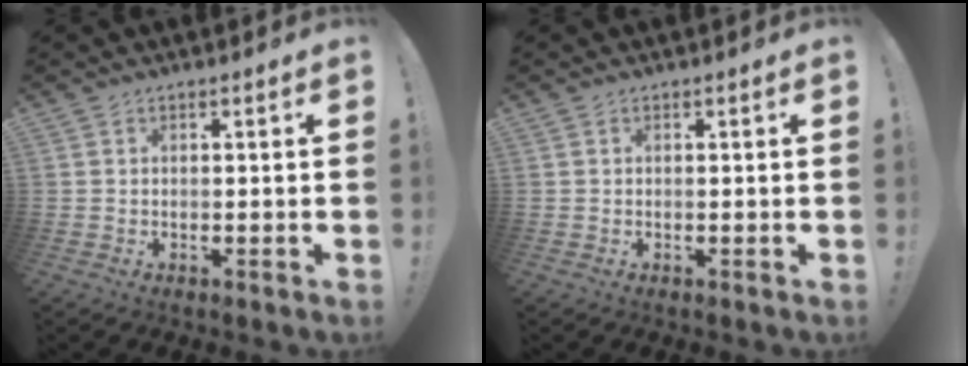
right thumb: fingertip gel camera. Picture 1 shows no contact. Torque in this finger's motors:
{"motor_torque": [-0.29, 0.00, 0.17, -0.06, -0.04]}